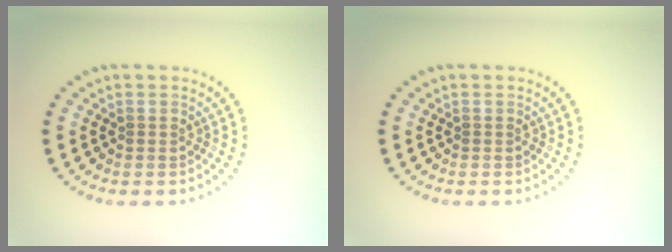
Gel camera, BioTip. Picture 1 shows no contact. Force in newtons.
{"total": 0.0}